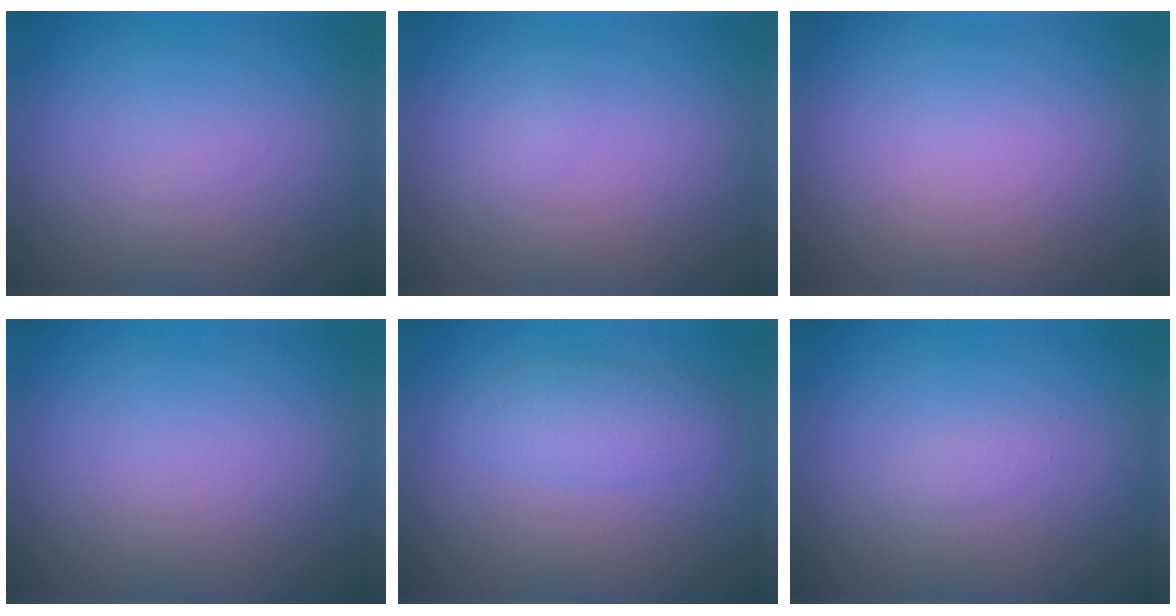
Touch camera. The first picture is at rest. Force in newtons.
{"total": 0.6, "press": 0.6, "slide": 0.1}
{"total": 0.0}
{"total": 0.0}
{"total": 2.5, "press": 2.5, "slide": 0.2}
{"total": 0.6, "press": 0.6, "slide": 0.0}